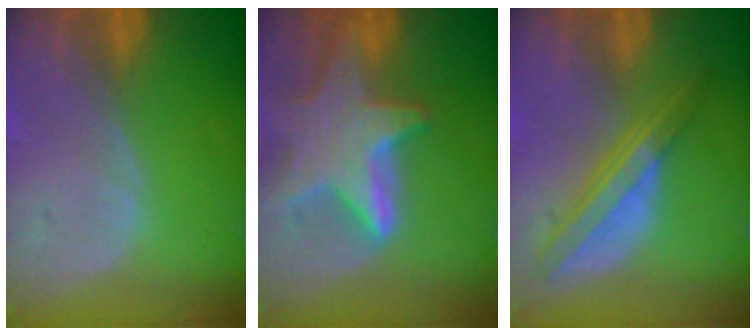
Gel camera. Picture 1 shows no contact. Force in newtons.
{"total": 9.5, "press": 9.5, "slide": 0.6}
{"total": 7.7, "press": 6.5, "slide": 4.1}